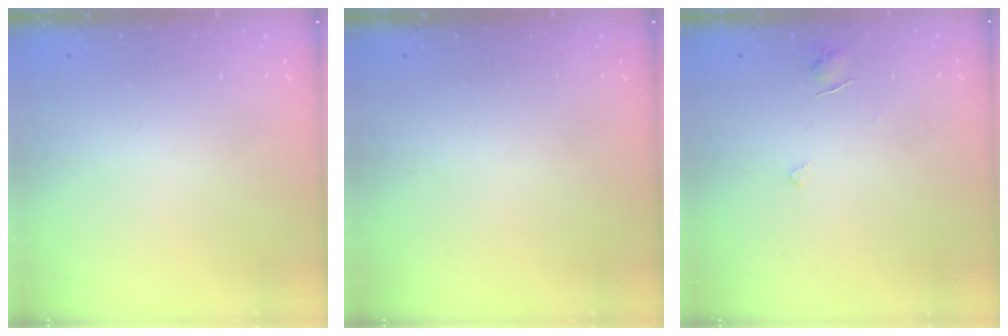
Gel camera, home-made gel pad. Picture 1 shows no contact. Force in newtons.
{"total": 0.0}
{"total": 3.0, "press": 3.0, "slide": 0.2}